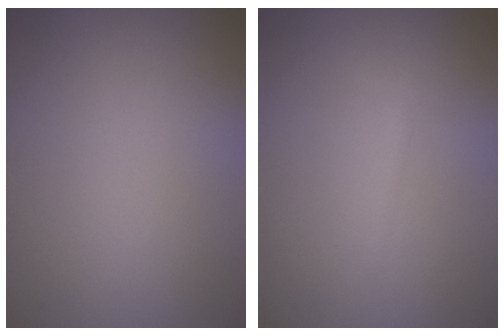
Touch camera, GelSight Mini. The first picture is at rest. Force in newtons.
{"total": 1.0, "press": 1.0, "slide": 0.1}